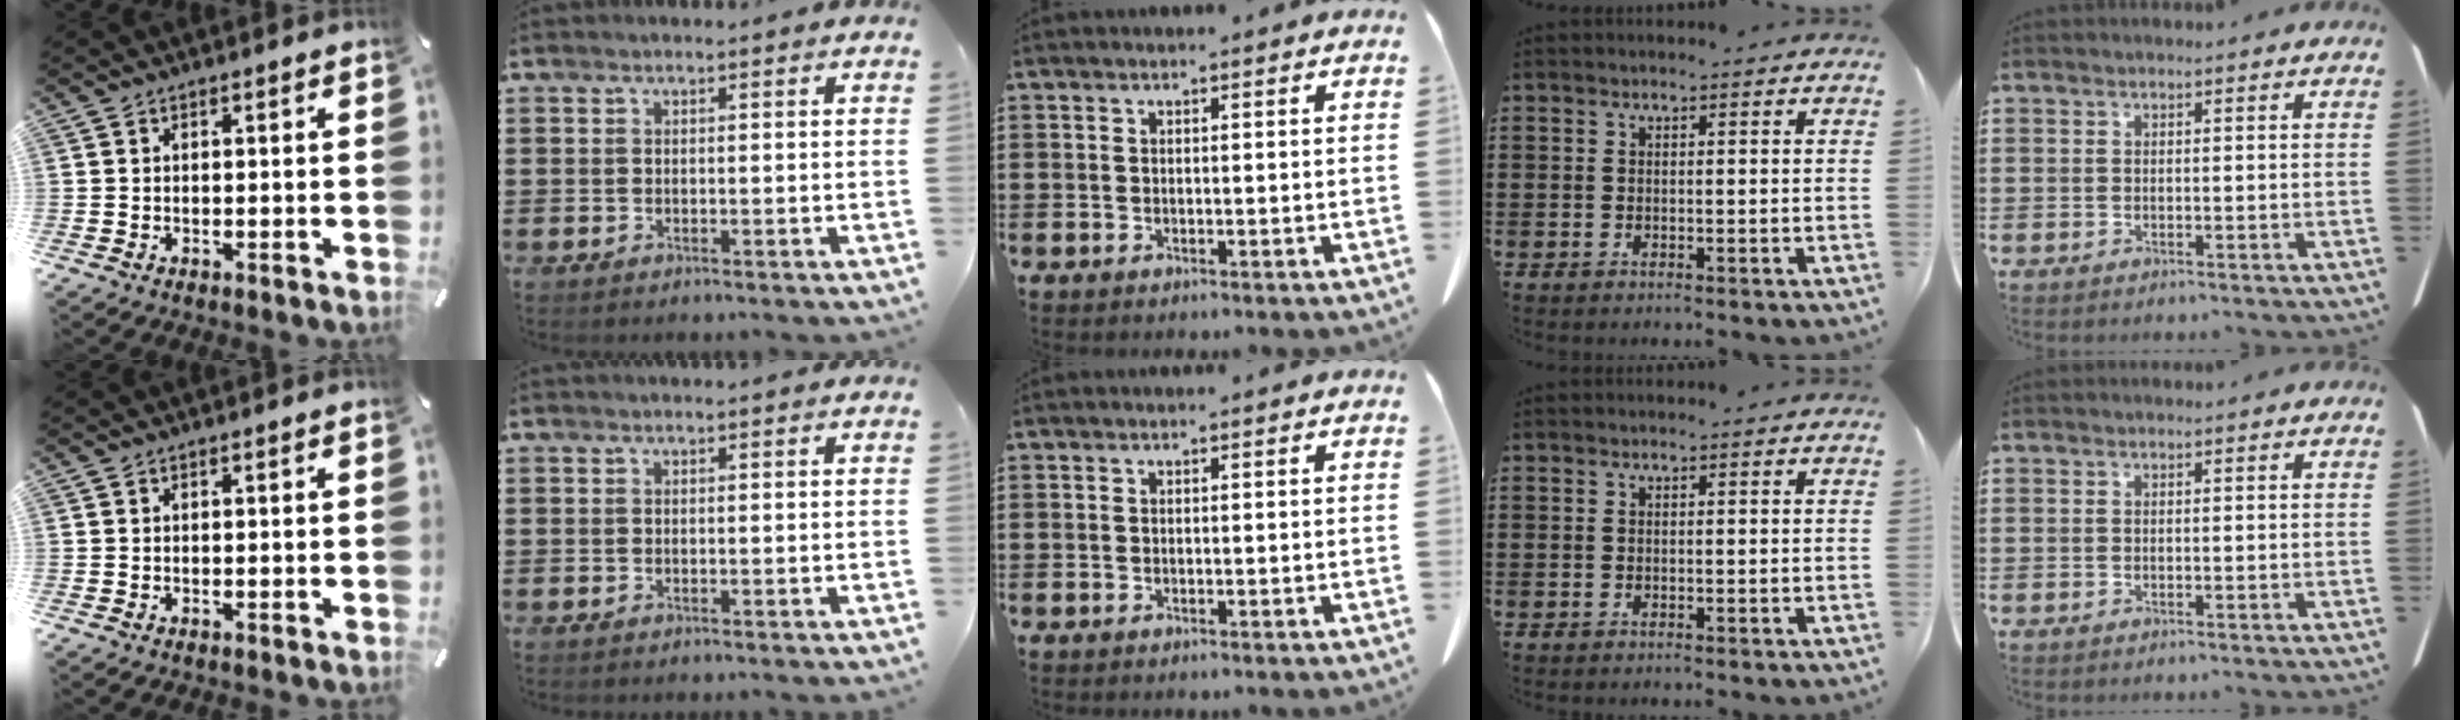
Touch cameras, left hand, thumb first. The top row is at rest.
{}